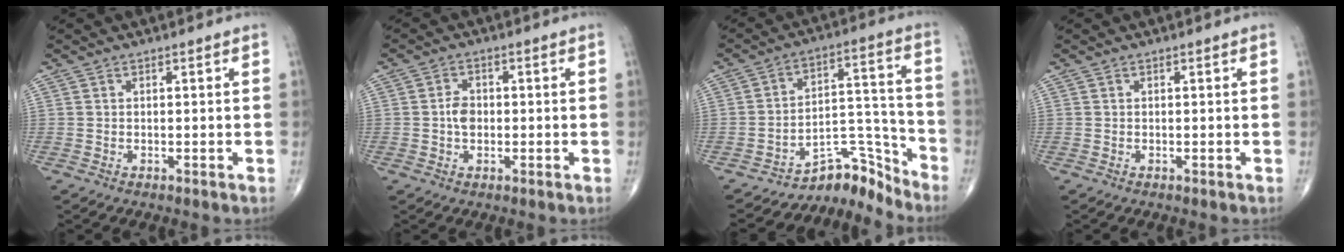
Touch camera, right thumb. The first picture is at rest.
{"total": 3.3, "force": [-0.3, 2.4, 2.2], "torque": [-0.032, 0.006, -0.010]}
{"total": 9.4, "force": [-8.7, 3.4, 0.5], "torque": [0.022, 0.137, -0.148]}
{"total": 0.0}